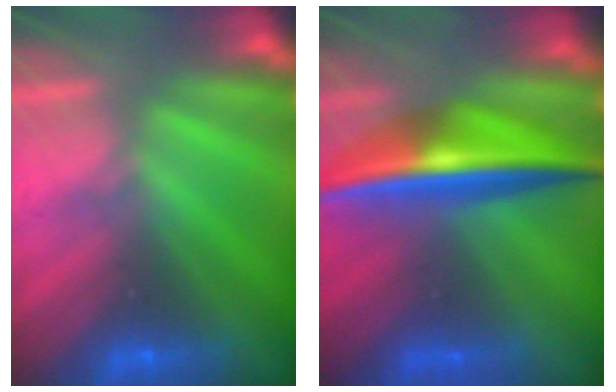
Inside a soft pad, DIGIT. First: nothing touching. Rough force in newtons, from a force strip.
{"total": 7.7}